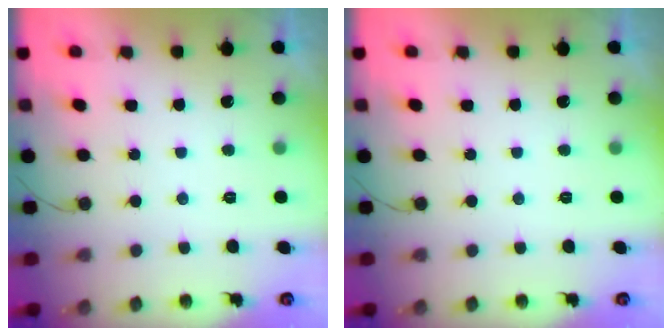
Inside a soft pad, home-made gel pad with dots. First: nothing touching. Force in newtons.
{"total": 0.0}